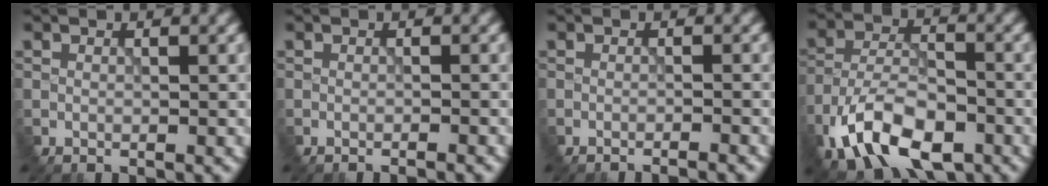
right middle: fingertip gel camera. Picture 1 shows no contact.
{"total": 1.6, "force": [-1.4, 0.2, 0.8], "torque": [-0.003, 0.012, -0.024]}
{"total": 2.5, "force": [-2.4, 0.2, 0.9], "torque": [-0.007, 0.011, -0.036]}
{"total": 8.7, "force": [-4.8, 4.5, 5.6], "torque": [-0.114, 0.005, -0.093]}